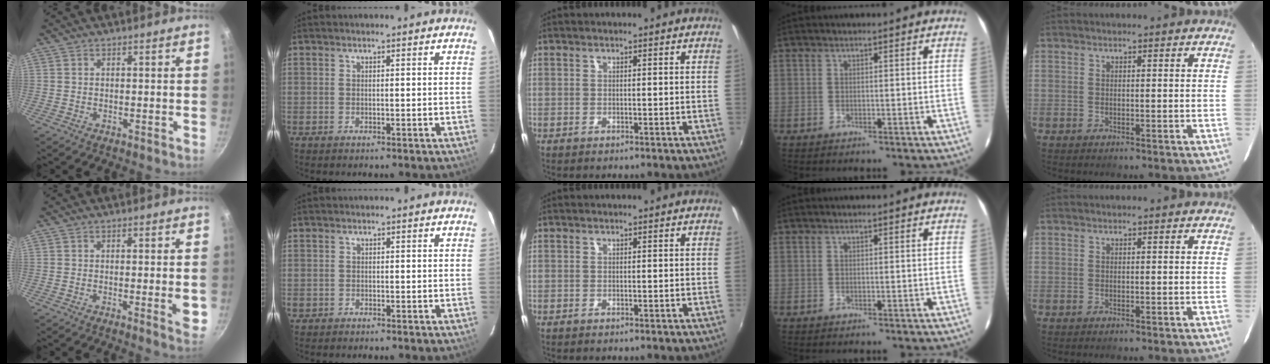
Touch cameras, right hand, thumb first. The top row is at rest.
{"thumb": {"total": 4.5, "force": [-0.8, 0.9, 4.3], "torque": [-0.054, -0.003, -0.012]}, "index": {"total": 0.8, "force": [-0.4, 0.6, -0.1], "torque": [-0.001, 0.003, -0.006]}}